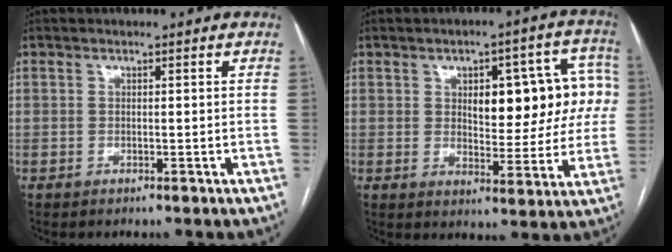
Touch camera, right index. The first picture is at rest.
{"total": 13.0, "force": [2.5, 5.7, 11.4], "torque": [-0.130, 0.035, 0.040]}